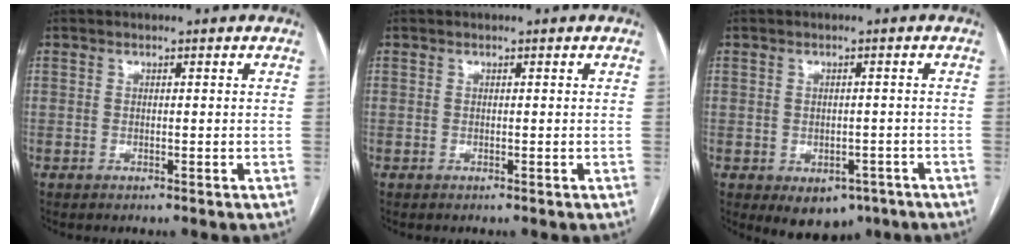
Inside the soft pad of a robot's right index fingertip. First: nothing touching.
{"total": 0.0}
{"total": 5.9, "force": [-3.2, 4.2, 2.7], "torque": [-0.023, 0.003, -0.031]}